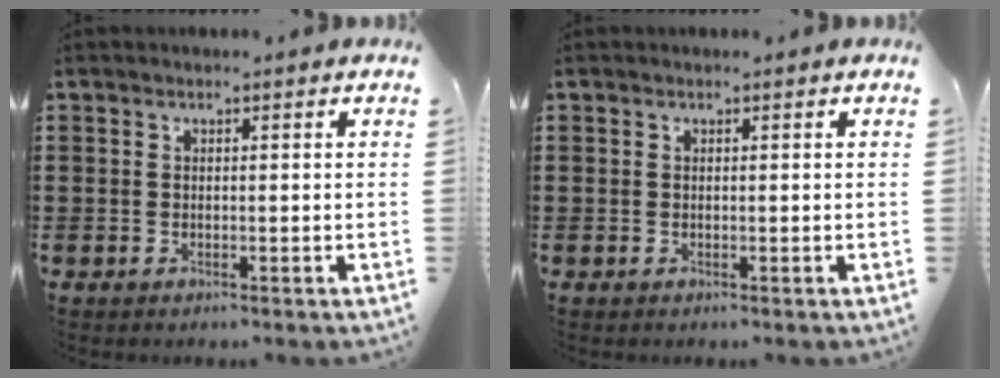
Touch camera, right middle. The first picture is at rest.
{"total": 0.0}